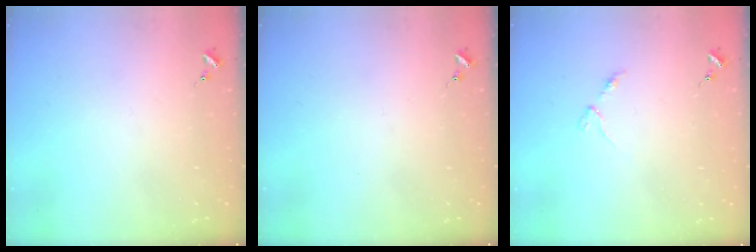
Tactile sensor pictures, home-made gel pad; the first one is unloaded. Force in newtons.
{"total": 0.0}
{"total": 2.9, "press": 2.8, "slide": 0.4}